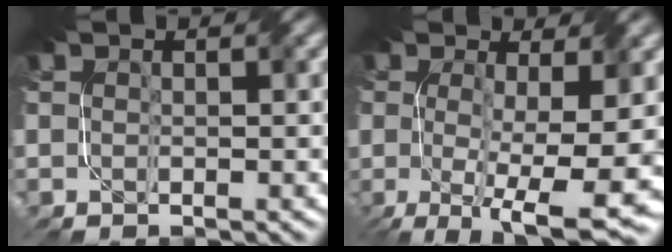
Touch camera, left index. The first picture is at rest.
{"total": 9.5, "force": [-1.5, 2.9, 8.9], "torque": [-0.137, -0.016, -0.015]}